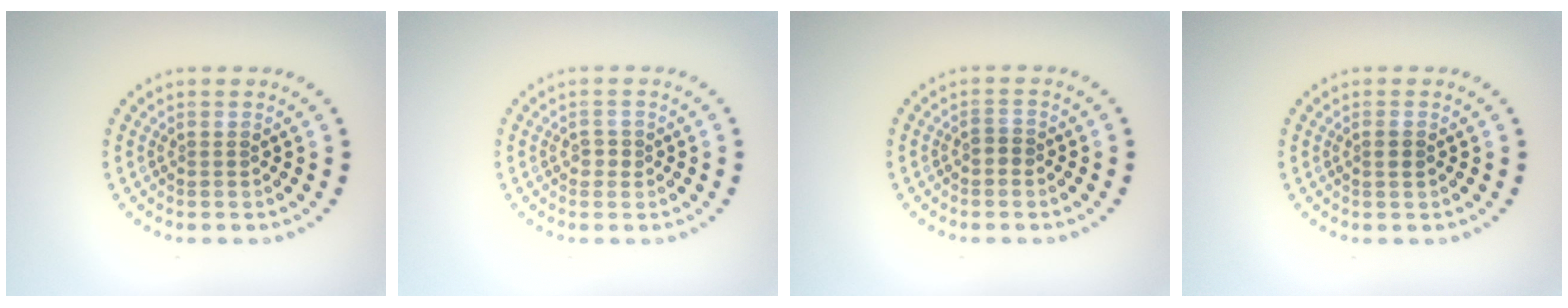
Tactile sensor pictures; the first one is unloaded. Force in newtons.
{"total": 1.0, "press": 1.0, "slide": 0.3}
{"total": 1.0, "press": 0.9, "slide": 0.4}
{"total": 0.9, "press": 0.8, "slide": 0.3}